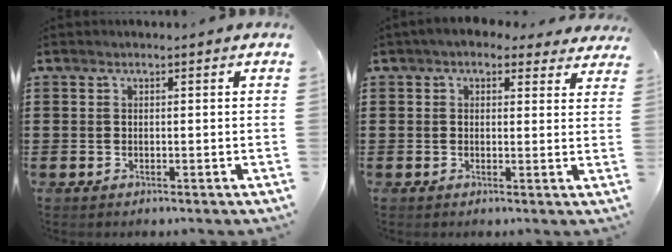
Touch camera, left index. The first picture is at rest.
{"total": 2.9, "force": [2.1, 1.6, 1.0], "torque": [-0.021, -0.002, 0.036]}